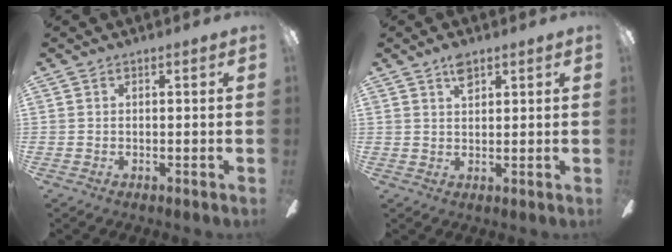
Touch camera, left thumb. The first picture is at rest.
{"total": 3.7, "force": [2.3, 1.8, 2.2], "torque": [-0.034, -0.002, 0.038]}